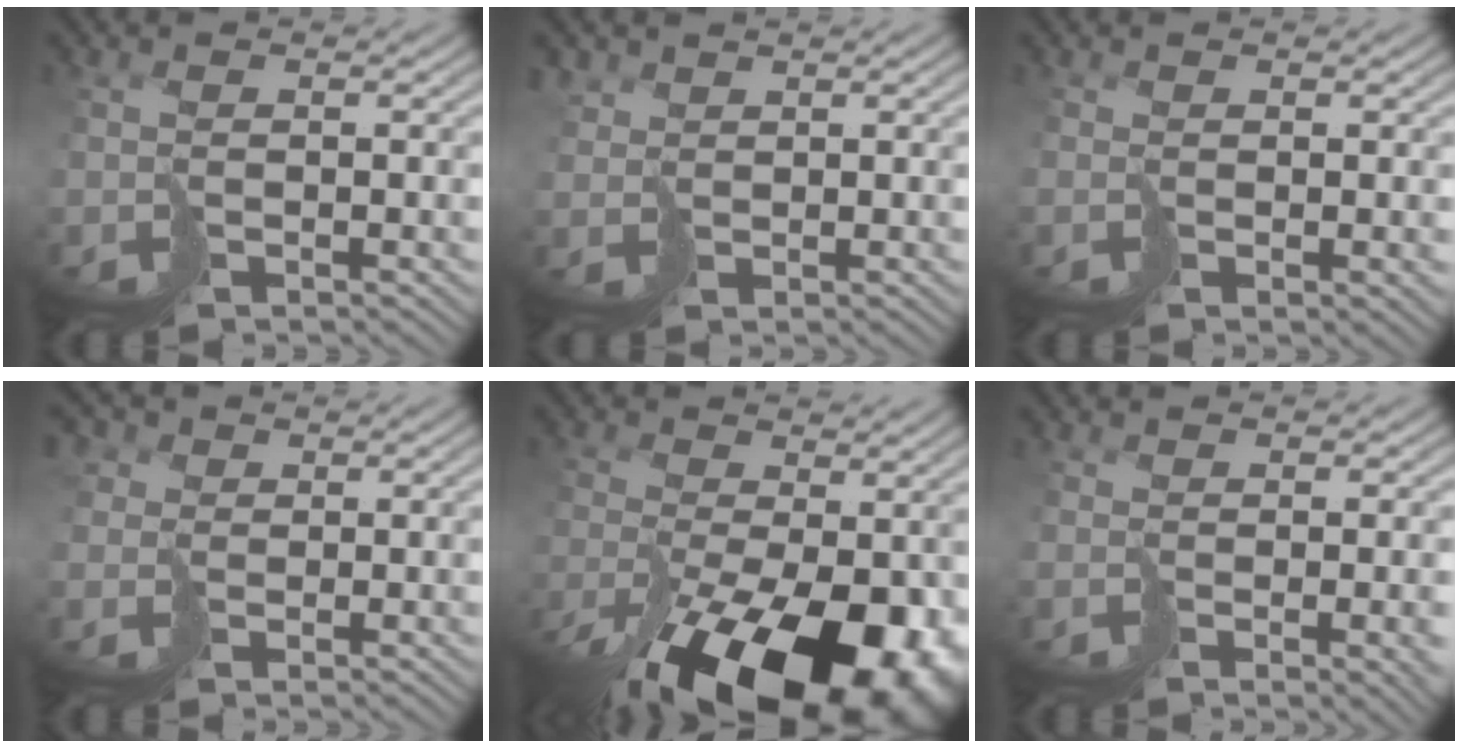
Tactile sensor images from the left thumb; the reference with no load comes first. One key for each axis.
{"total": 2.0, "fx": 1.6, "fy": 1.0, "fz": -0.4, "tx": -0.008, "ty": -0.003, "tz": 0.030}
{"total": 0.7, "fx": -0.1, "fy": -0.7, "fz": 0.1, "tx": 0.004, "ty": -0.004, "tz": 0.005}
{"total": 3.2, "fx": 1.0, "fy": 3.0, "fz": 0.7, "tx": -0.036, "ty": 0.004, "tz": 0.006}
{"total": 16.3, "fx": -8.1, "fy": 7.0, "fz": 12.2, "tx": -0.220, "ty": -0.041, "tz": -0.102}
{"total": 2.5, "fx": -0.9, "fy": 0.3, "fz": 2.3, "tx": -0.021, "ty": -0.016, "tz": 0.003}